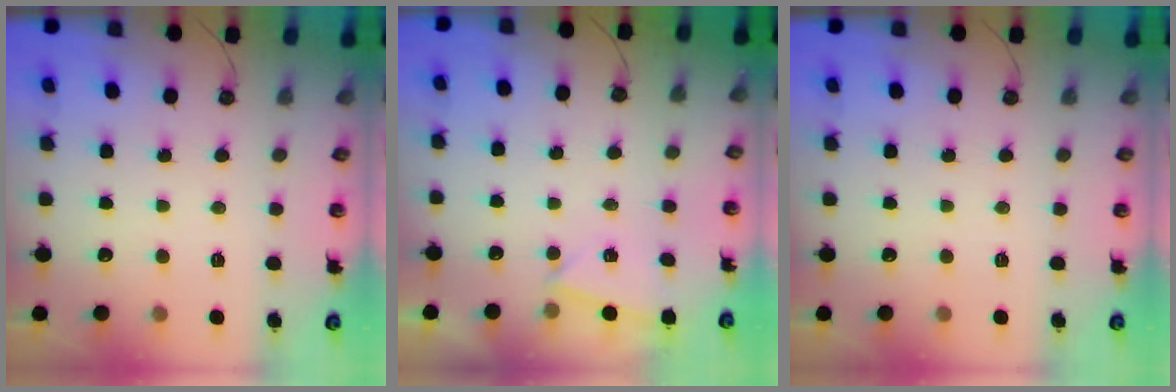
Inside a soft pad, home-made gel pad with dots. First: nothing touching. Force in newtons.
{"total": 2.8, "press": 1.5, "slide": 2.3}
{"total": 0.0}